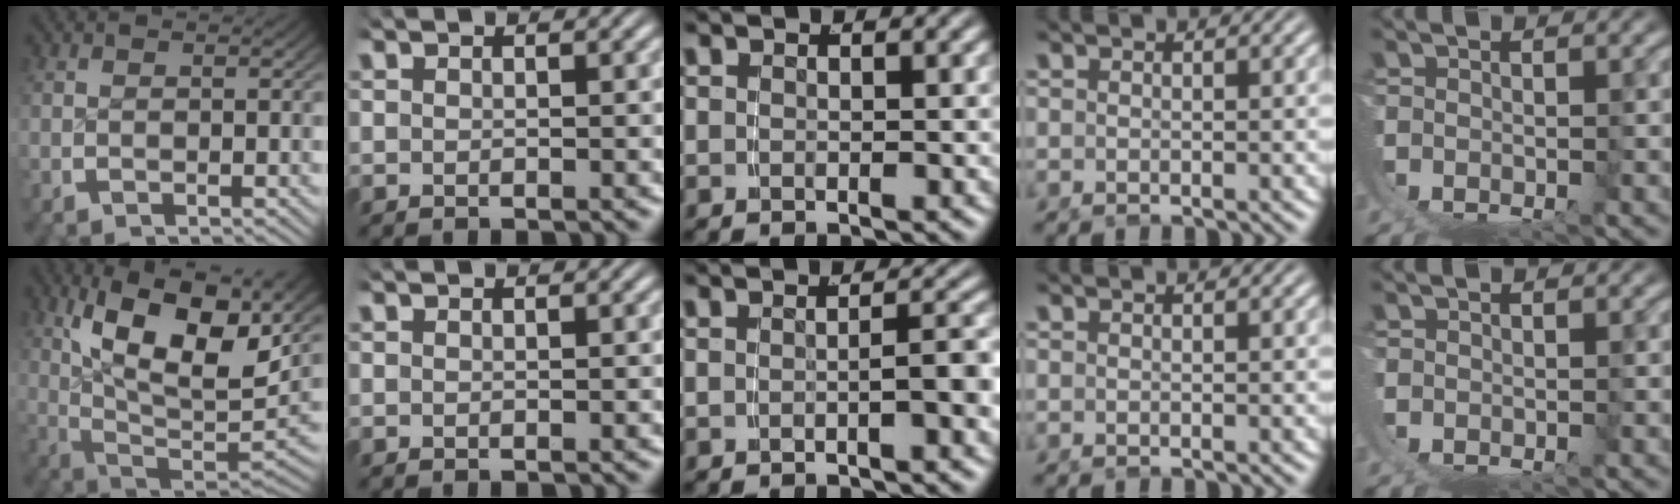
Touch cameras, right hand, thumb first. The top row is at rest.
{"thumb": {"total": 18.4, "force": [2.8, 10.9, 14.6], "torque": [-0.257, -0.044, 0.064]}, "middle": {"total": 2.4, "force": [-0.9, 0.1, 2.2], "torque": [-0.021, 0.004, -0.013]}, "little": {"total": 0.5, "force": [0.5, -0.1, 0.0], "torque": [-0.002, 0.004, 0.010]}}